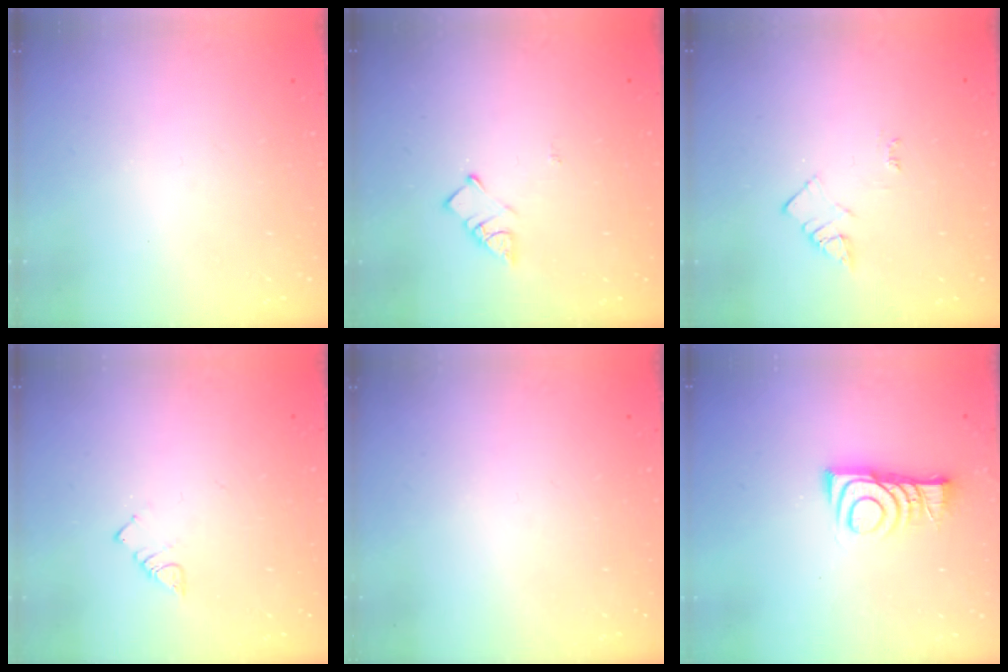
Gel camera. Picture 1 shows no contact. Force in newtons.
{"total": 3.5, "press": 3.5, "slide": 0.4}
{"total": 3.3, "press": 3.3, "slide": 0.4}
{"total": 2.8, "press": 2.8, "slide": 0.3}
{"total": 0.0}
{"total": 9.5, "press": 9.5, "slide": 0.3}